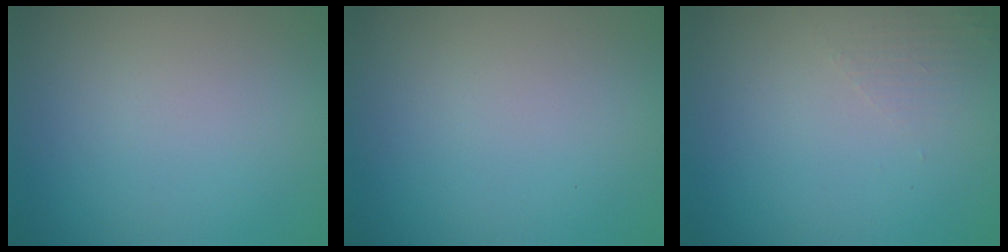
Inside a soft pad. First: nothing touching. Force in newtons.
{"total": 0.0}
{"total": 1.3, "press": 1.2, "slide": 0.4}